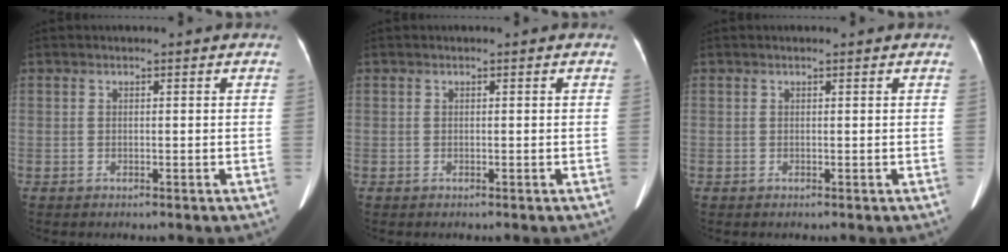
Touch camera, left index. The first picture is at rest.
{"total": 0.0}
{"total": 0.7, "force": [0.6, 0.0, 0.3], "torque": [-0.009, 0.010, 0.013]}